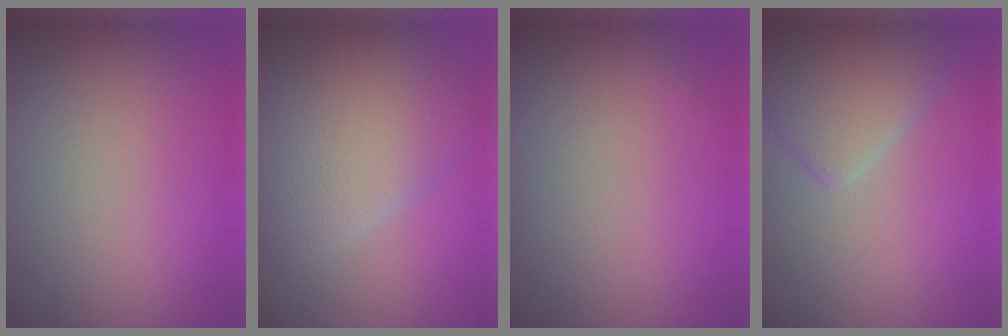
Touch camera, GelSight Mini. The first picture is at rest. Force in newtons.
{"total": 8.1, "press": 8.1, "slide": 0.3}
{"total": 0.0}
{"total": 4.5, "press": 4.5, "slide": 0.4}